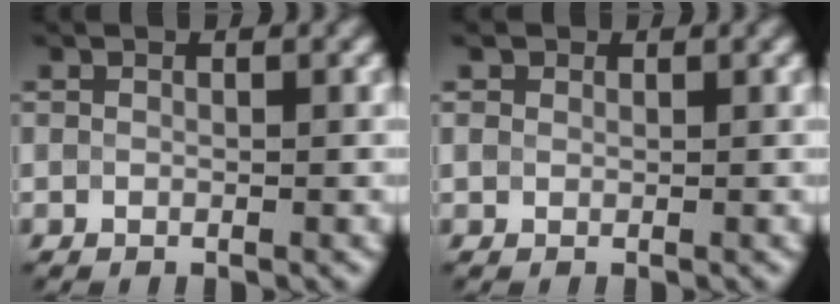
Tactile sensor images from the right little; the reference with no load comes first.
{"total": 1.1, "force": [0.6, 0.9, 0.4], "torque": [-0.011, 0.003, 0.004]}